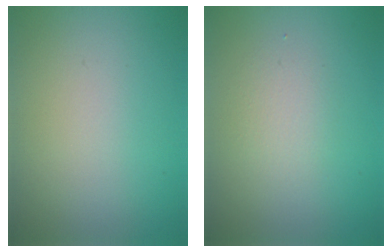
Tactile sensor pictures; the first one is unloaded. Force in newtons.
{"total": 1.6, "press": 1.6, "slide": 0.2}